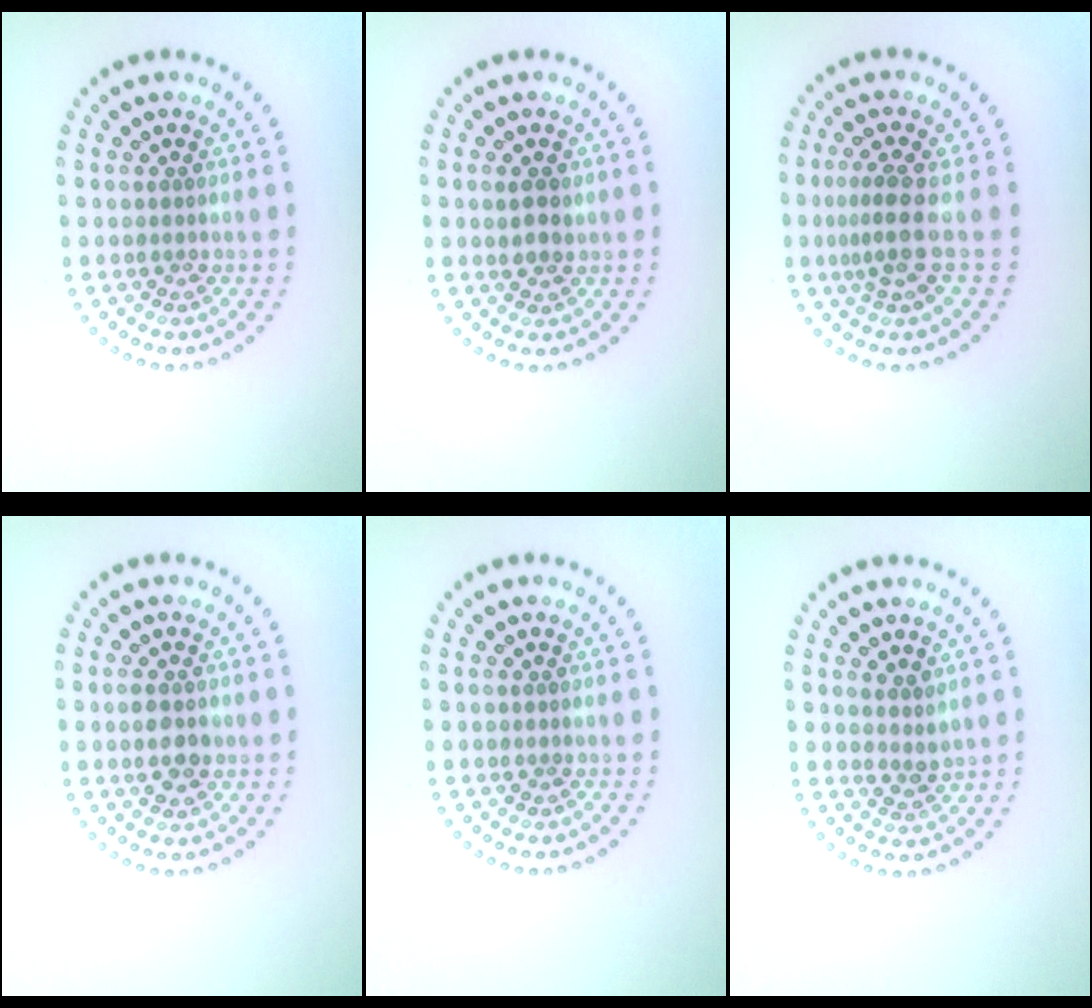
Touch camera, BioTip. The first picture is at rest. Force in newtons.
{"total": 1.8, "press": 1.7, "slide": 0.4}
{"total": 2.8, "press": 2.0, "slide": 2.0}
{"total": 2.6, "press": 2.6, "slide": 0.1}
{"total": 0.0}
{"total": 1.4, "press": 1.2, "slide": 0.8}